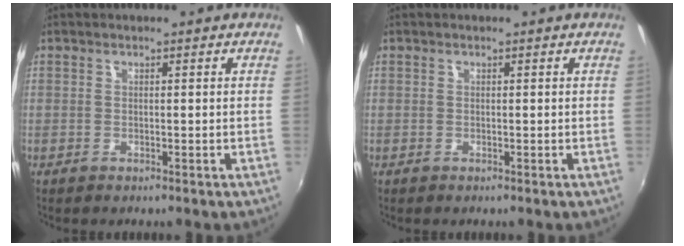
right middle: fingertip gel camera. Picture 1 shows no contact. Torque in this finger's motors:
{"motor_torque": [0.00, 0.00, 0.00, 0.00]}